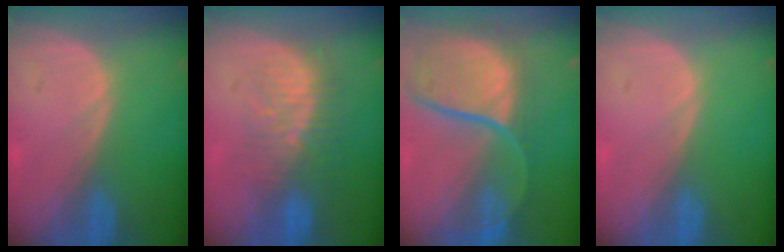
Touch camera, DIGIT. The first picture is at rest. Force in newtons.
{"total": 8.5, "press": 7.8, "slide": 3.5}
{"total": 12.1, "press": 9.8, "slide": 7.1}
{"total": 0.0}